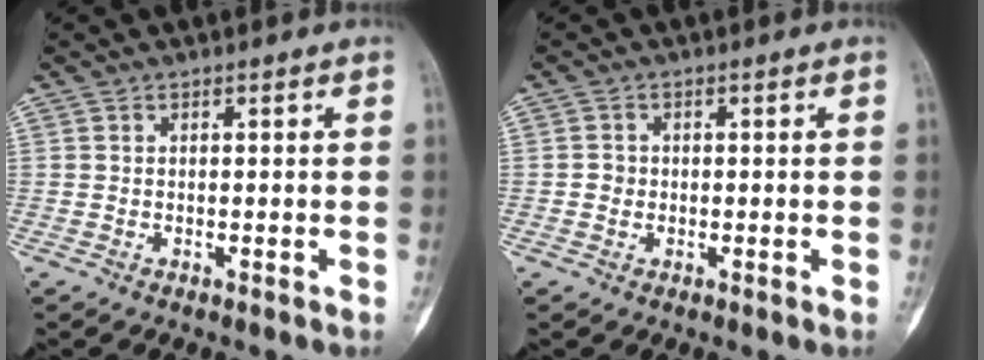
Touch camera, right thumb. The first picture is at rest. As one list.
[{"total": 1.6, "force": [-0.2, 1.5, 0.5], "torque": [0.002, 0.006, -0.005]}]